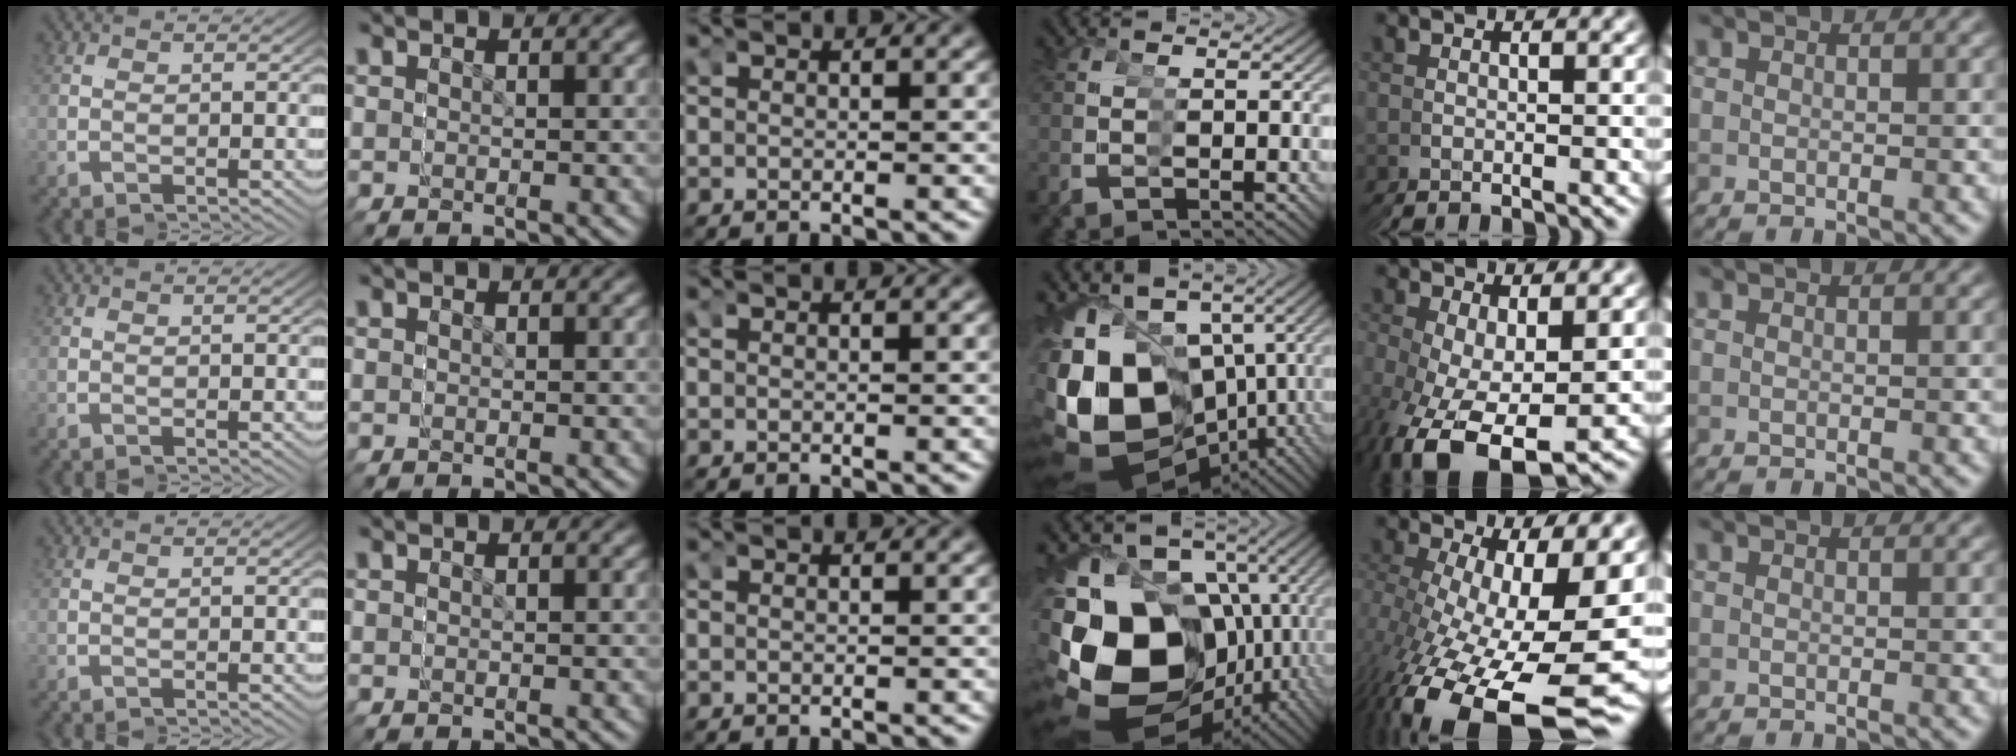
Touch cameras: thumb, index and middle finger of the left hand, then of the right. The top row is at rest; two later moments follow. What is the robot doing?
{"motion": "grasp_and_lifting", "object": "straw"}